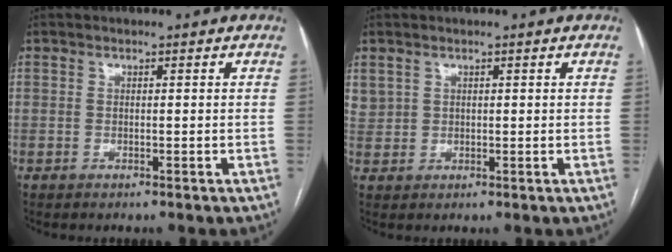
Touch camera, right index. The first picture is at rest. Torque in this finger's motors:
{"motor_torque": [0.14, 0.13, 0.07, 0.01]}